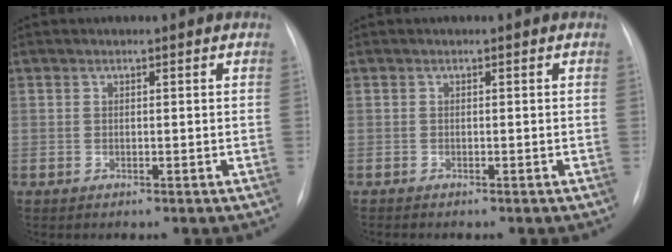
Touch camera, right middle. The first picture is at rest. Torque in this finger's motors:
{"motor_torque": [0.29, -0.26, 0.05, 0.01]}